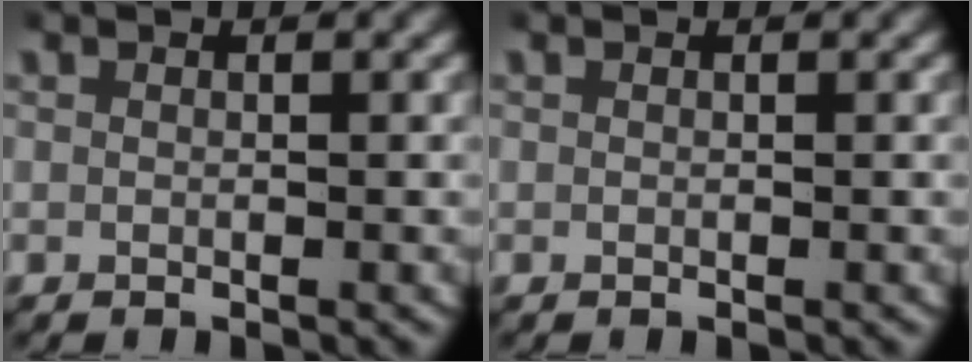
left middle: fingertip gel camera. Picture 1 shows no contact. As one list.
[{"total": 0.0}]